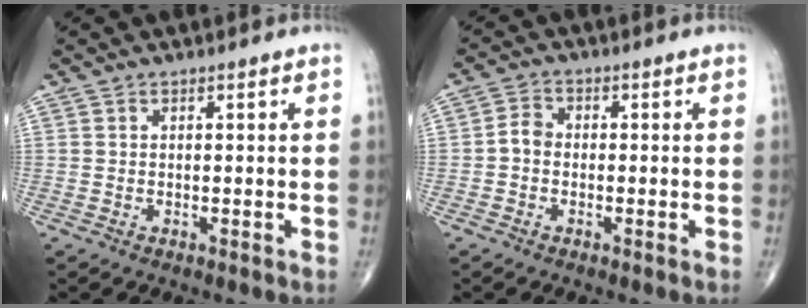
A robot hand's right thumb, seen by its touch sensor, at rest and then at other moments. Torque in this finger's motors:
{"motor_torque": [0.21, 1.04, 0.47, 0.06, 0.02]}